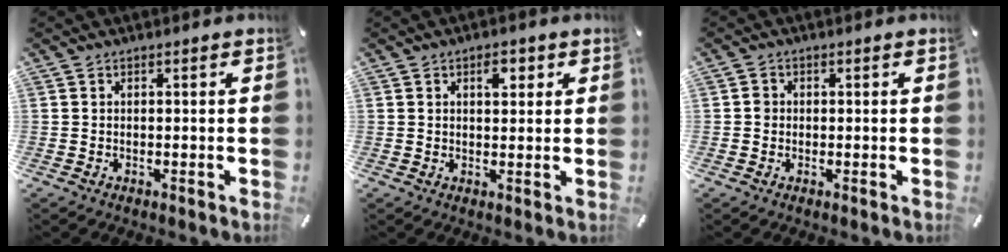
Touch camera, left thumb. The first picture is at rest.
{"total": 3.7, "force": [1.5, 2.2, 2.6], "torque": [-0.024, -0.006, 0.018]}
{"total": 1.4, "force": [-0.2, 1.3, 0.5], "torque": [-0.009, 0.006, -0.006]}